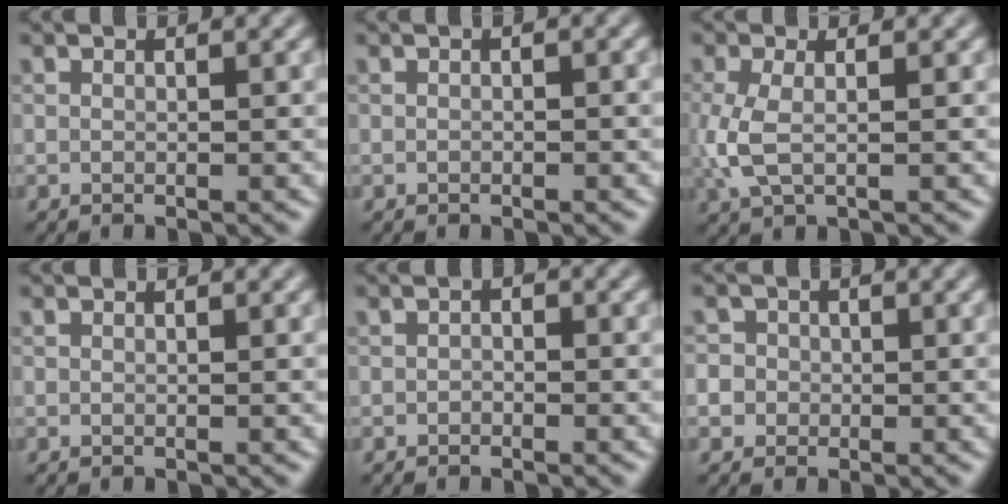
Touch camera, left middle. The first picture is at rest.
{"total": 0.6, "force": [-0.1, 0.3, 0.5], "torque": [-0.008, 0.003, -0.002]}
{"total": 3.2, "force": [0.0, 1.6, 2.8], "torque": [-0.075, -0.002, -0.001]}
{"total": 0.0}
{"total": 0.7, "force": [-0.3, 0.5, 0.4], "torque": [-0.007, 0.000, -0.008]}
{"total": 4.0, "force": [-0.3, 3.8, 1.1], "torque": [0.004, 0.024, -0.032]}